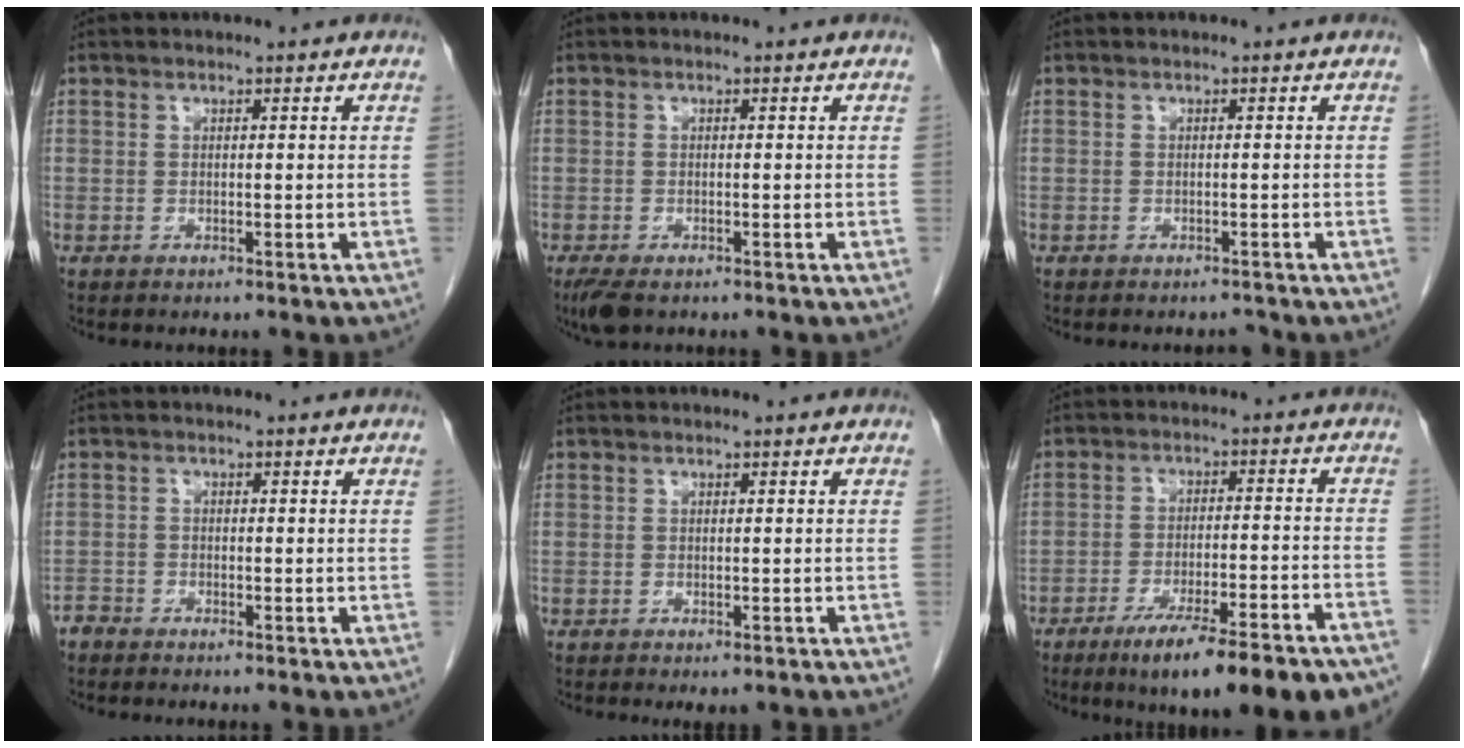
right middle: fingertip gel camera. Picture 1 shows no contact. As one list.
[{"total": 3.5, "force": [-2.4, 1.4, 2.2], "torque": [-0.044, -0.010, -0.039]}, {"total": 1.3, "force": [-1.3, 0.2, -0.1], "torque": [0.004, -0.004, -0.015]}, {"total": 1.6, "force": [-1.5, 0.4, -0.1], "torque": [0.000, -0.001, -0.030]}, {"total": 1.7, "force": [-1.3, 0.7, 1.0], "torque": [-0.010, -0.003, -0.014]}, {"total": 19.0, "force": [-14.4, 2.3, 12.2], "torque": [-0.117, 0.002, -0.207]}]